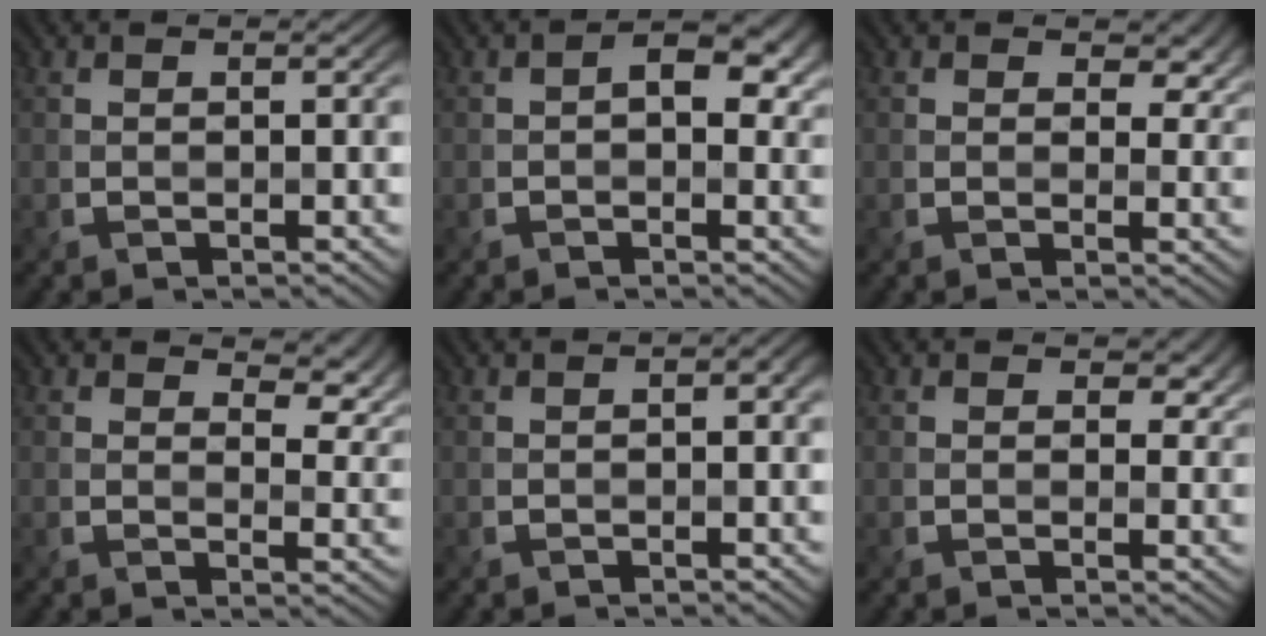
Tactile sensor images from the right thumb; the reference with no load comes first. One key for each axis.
{"total": 5.1, "fx": 0.5, "fy": 3.1, "fz": 4.0, "tx": -0.050, "ty": 0.001, "tz": 0.005}
{"total": 4.3, "fx": 1.9, "fy": 2.8, "fz": 2.6, "tx": -0.035, "ty": -0.008, "tz": 0.027}
{"total": 6.0, "fx": 3.7, "fy": 3.0, "fz": 3.7, "tx": -0.049, "ty": -0.003, "tz": 0.055}
{"total": 2.3, "fx": 0.0, "fy": 1.0, "fz": 2.1, "tx": -0.030, "ty": 0.002, "tz": 0.001}
{"total": 3.1, "fx": 1.2, "fy": 2.2, "fz": 1.8, "tx": -0.027, "ty": -0.006, "tz": 0.018}